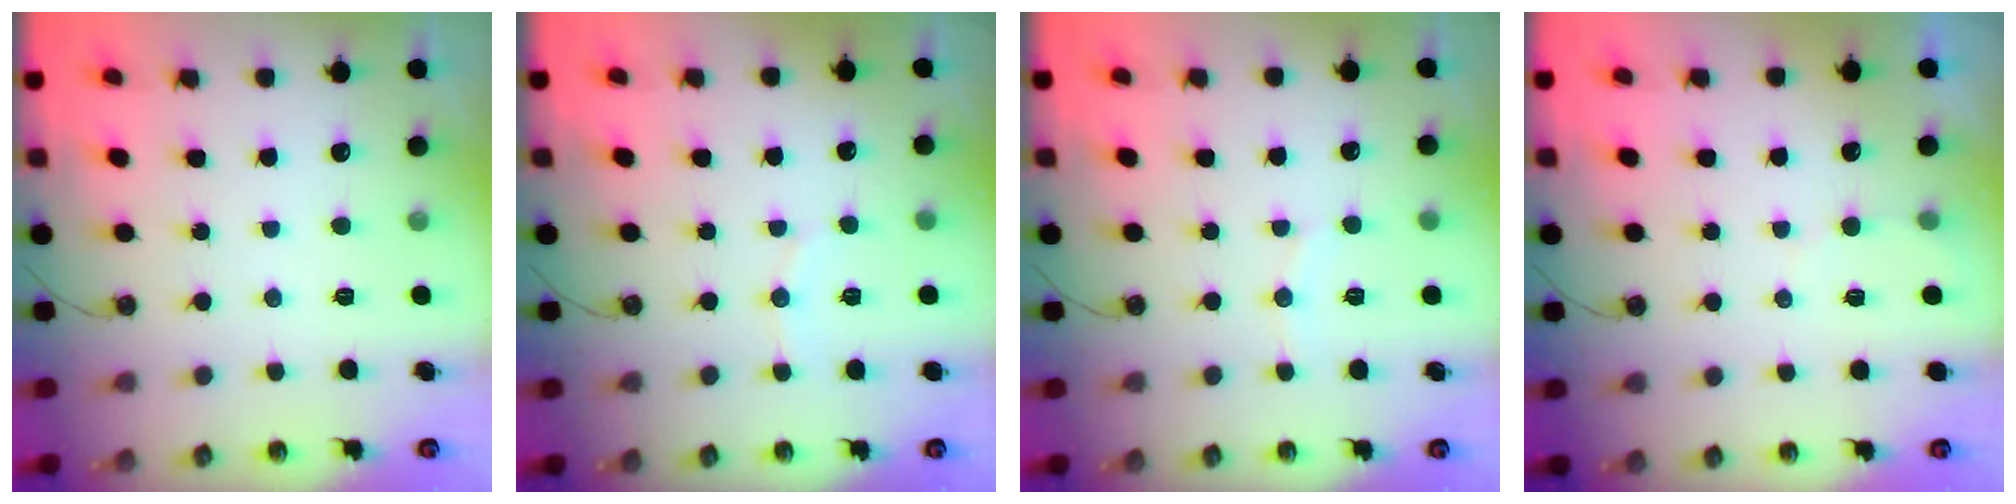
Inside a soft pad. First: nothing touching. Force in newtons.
{"total": 5.3, "press": 5.1, "slide": 1.4}
{"total": 4.8, "press": 4.8, "slide": 0.5}
{"total": 1.7, "press": 1.7, "slide": 0.2}